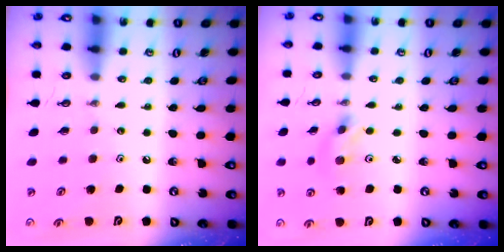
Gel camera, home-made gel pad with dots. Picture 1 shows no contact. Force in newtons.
{"total": 2.9, "press": 2.8, "slide": 0.8}